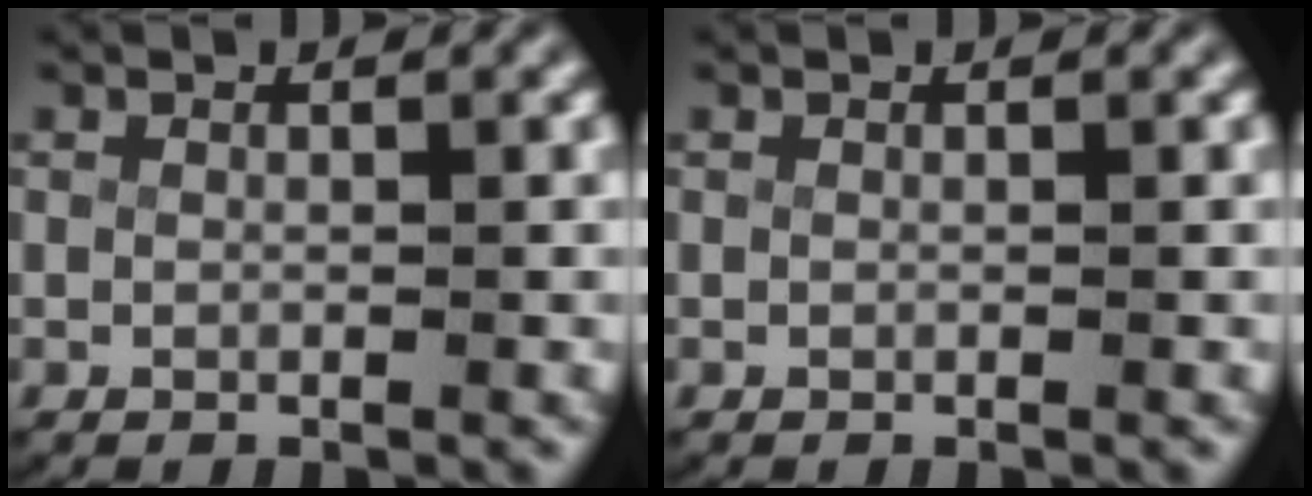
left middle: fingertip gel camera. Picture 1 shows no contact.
{"total": 0.0}